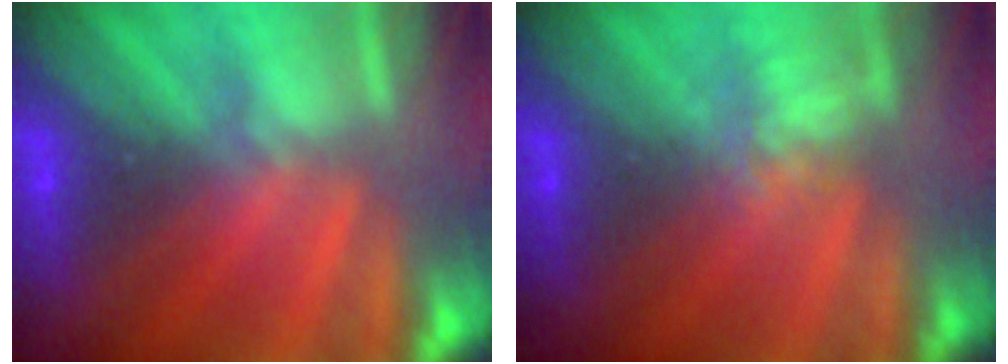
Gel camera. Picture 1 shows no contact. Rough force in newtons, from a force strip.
{"total": 2.2}